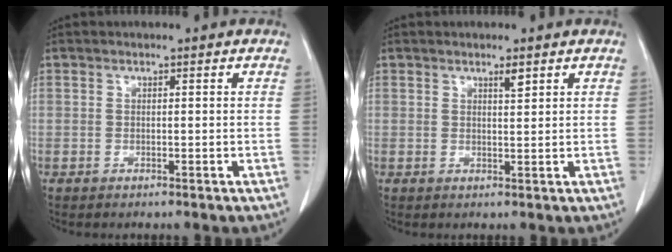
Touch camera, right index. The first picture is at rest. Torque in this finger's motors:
{"motor_torque": [0.06, 0.01, 0.01, 0.00]}